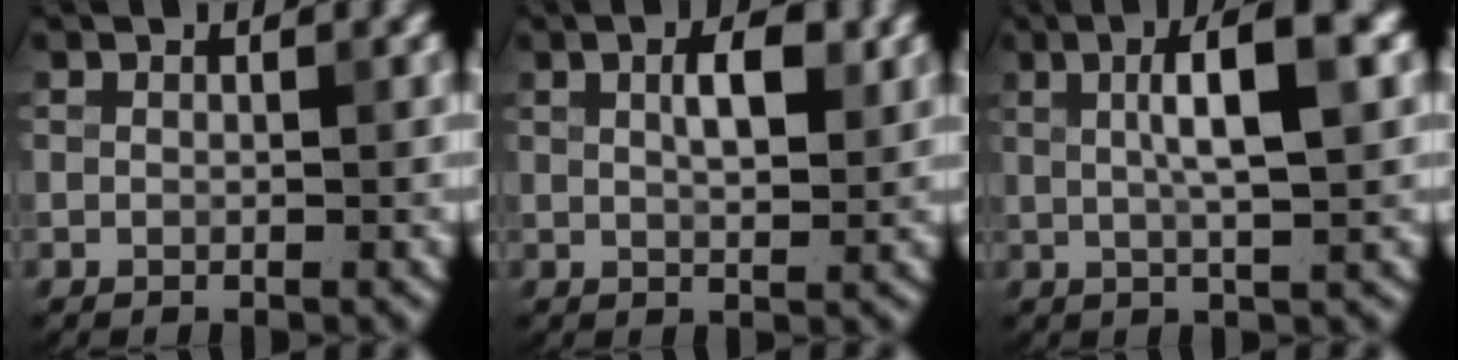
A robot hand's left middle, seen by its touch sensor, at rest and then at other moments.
{"total": 3.4, "force": [1.1, 1.3, 3.0], "torque": [-0.053, 0.006, 0.020]}
{"total": 6.4, "force": [1.6, 1.3, 6.0], "torque": [-0.090, 0.015, 0.024]}